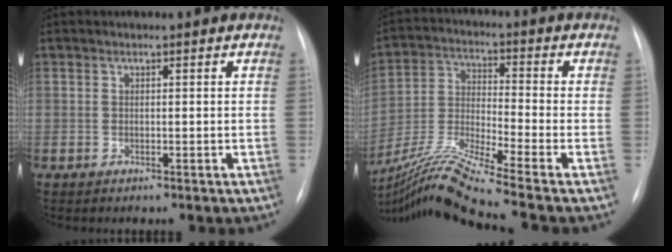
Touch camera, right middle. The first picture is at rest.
{"total": 14.7, "force": [-12.0, -2.5, 8.2], "torque": [-0.173, -0.021, -0.224]}